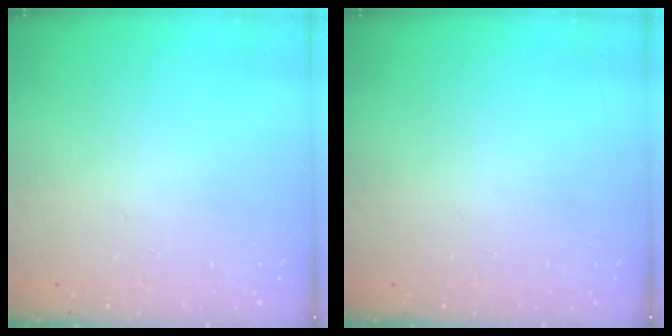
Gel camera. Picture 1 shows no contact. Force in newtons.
{"total": 0.0}